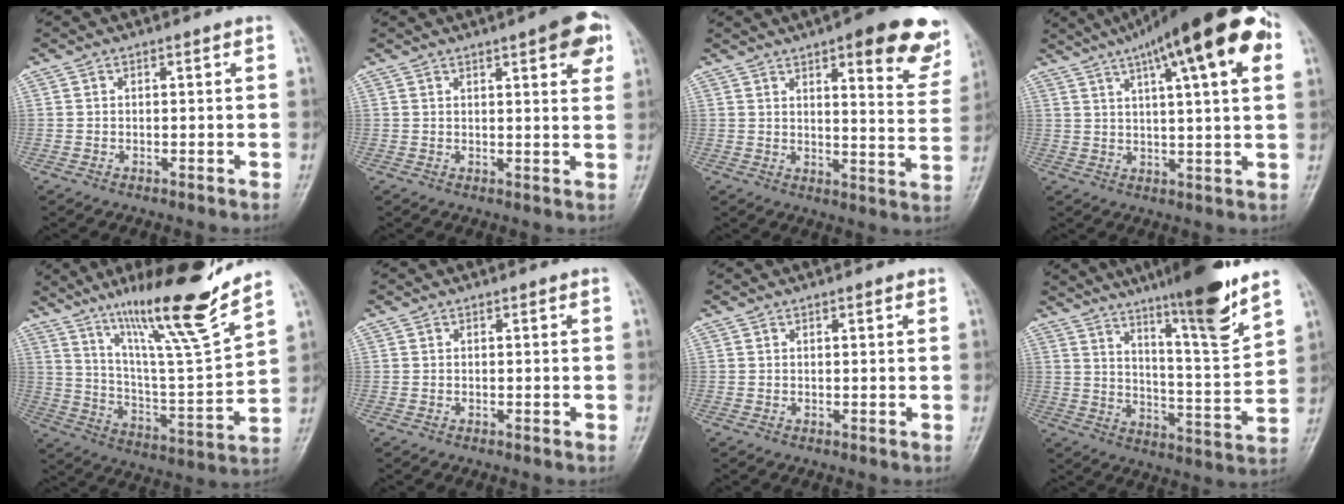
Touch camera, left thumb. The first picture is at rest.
{"total": 7.7, "force": [3.9, 1.9, 6.4], "torque": [-0.064, -0.011, 0.044]}
{"total": 18.1, "force": [10.6, 5.2, 13.7], "torque": [-0.130, -0.049, 0.127]}
{"total": 21.2, "force": [10.0, 4.9, 18.0], "torque": [-0.263, 0.010, 0.146]}
{"total": 20.8, "force": [14.9, 1.5, 14.5], "torque": [-0.211, -0.083, 0.257]}
{"total": 0.0}
{"total": 0.8, "force": [0.5, 0.2, 0.6], "torque": [-0.009, 0.000, 0.007]}
{"total": 17.8, "force": [12.3, 1.5, 12.8], "torque": [-0.176, -0.073, 0.197]}